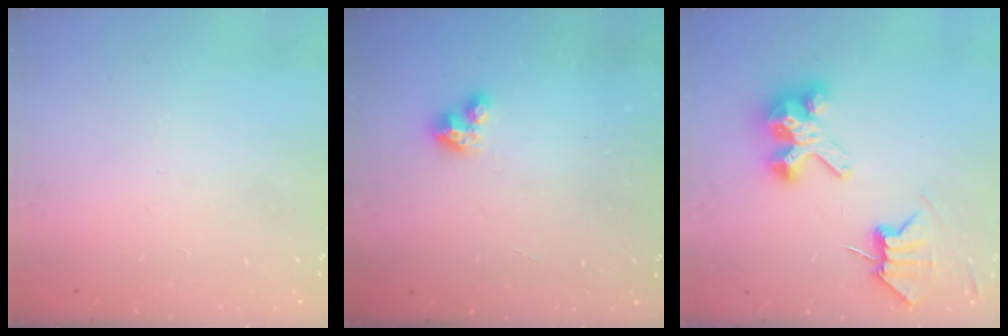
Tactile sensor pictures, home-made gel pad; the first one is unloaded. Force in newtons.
{"total": 3.1, "press": 3.1, "slide": 0.3}
{"total": 7.1, "press": 7.1, "slide": 0.7}